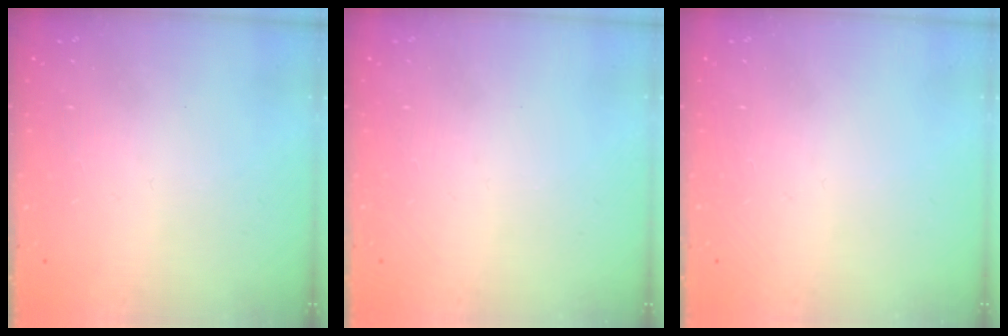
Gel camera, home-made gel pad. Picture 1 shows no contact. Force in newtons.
{"total": 0.0}
{"total": 0.0}